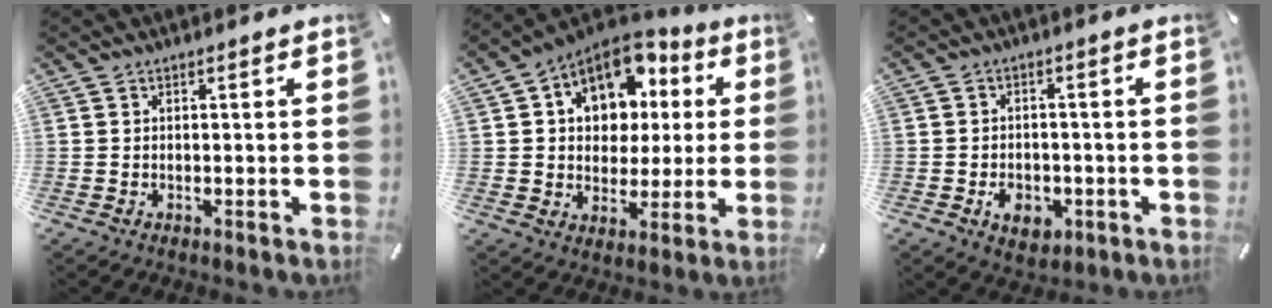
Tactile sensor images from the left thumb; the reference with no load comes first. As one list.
[{"total": 12.4, "force": [4.7, 10.1, 5.3], "torque": [-0.095, -0.022, 0.092]}, {"total": 6.3, "force": [-2.2, 4.9, 3.2], "torque": [-0.048, 0.005, -0.040]}]